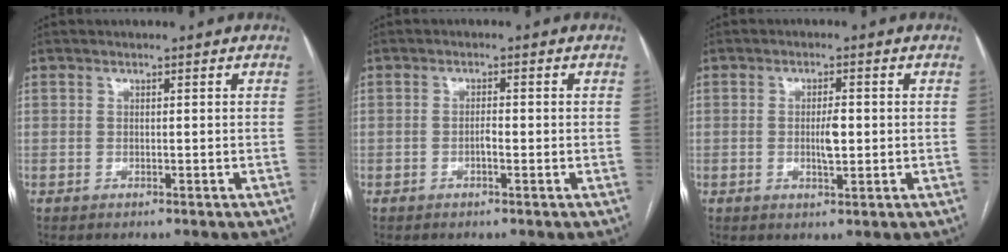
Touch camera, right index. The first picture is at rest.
{"total": 1.5, "force": [-0.4, 0.4, 1.4], "torque": [-0.023, 0.003, -0.008]}
{"total": 3.4, "force": [-0.1, 0.9, 3.2], "torque": [-0.056, -0.001, 0.001]}